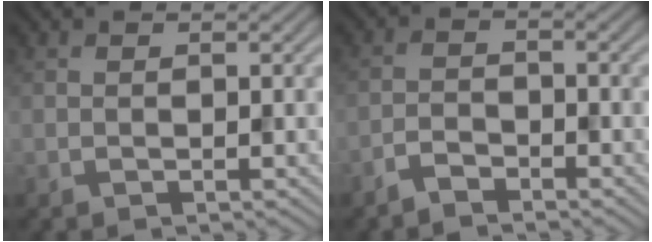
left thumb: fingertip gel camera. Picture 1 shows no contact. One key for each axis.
{"total": 2.4, "fx": -2.1, "fy": 0.7, "fz": 0.9, "tx": -0.017, "ty": 0.002, "tz": -0.050}